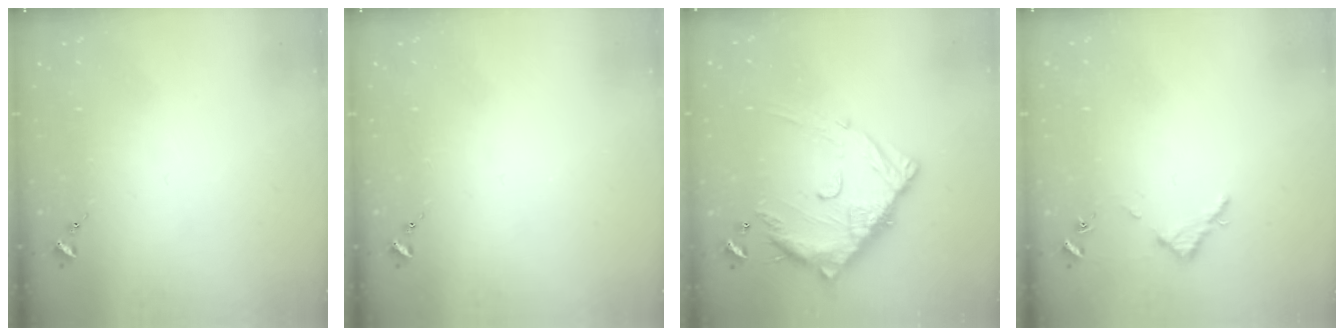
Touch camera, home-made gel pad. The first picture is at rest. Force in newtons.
{"total": 0.0}
{"total": 16.1, "press": 16.0, "slide": 1.3}
{"total": 2.8, "press": 2.8, "slide": 0.3}